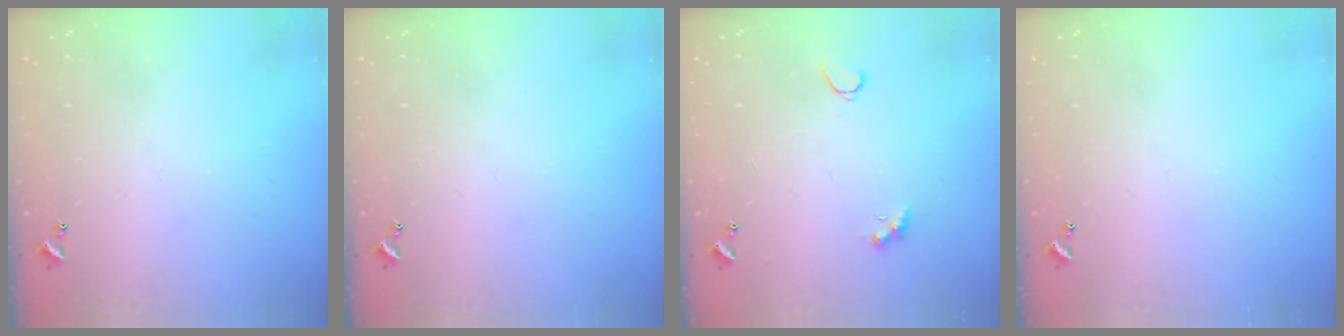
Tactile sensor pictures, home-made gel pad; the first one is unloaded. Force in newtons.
{"total": 0.0}
{"total": 3.5, "press": 3.3, "slide": 0.9}
{"total": 0.0}